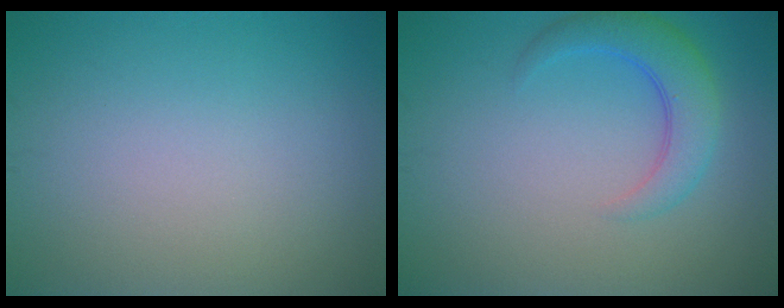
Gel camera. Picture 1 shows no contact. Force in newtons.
{"total": 3.8, "press": 3.7, "slide": 0.3}